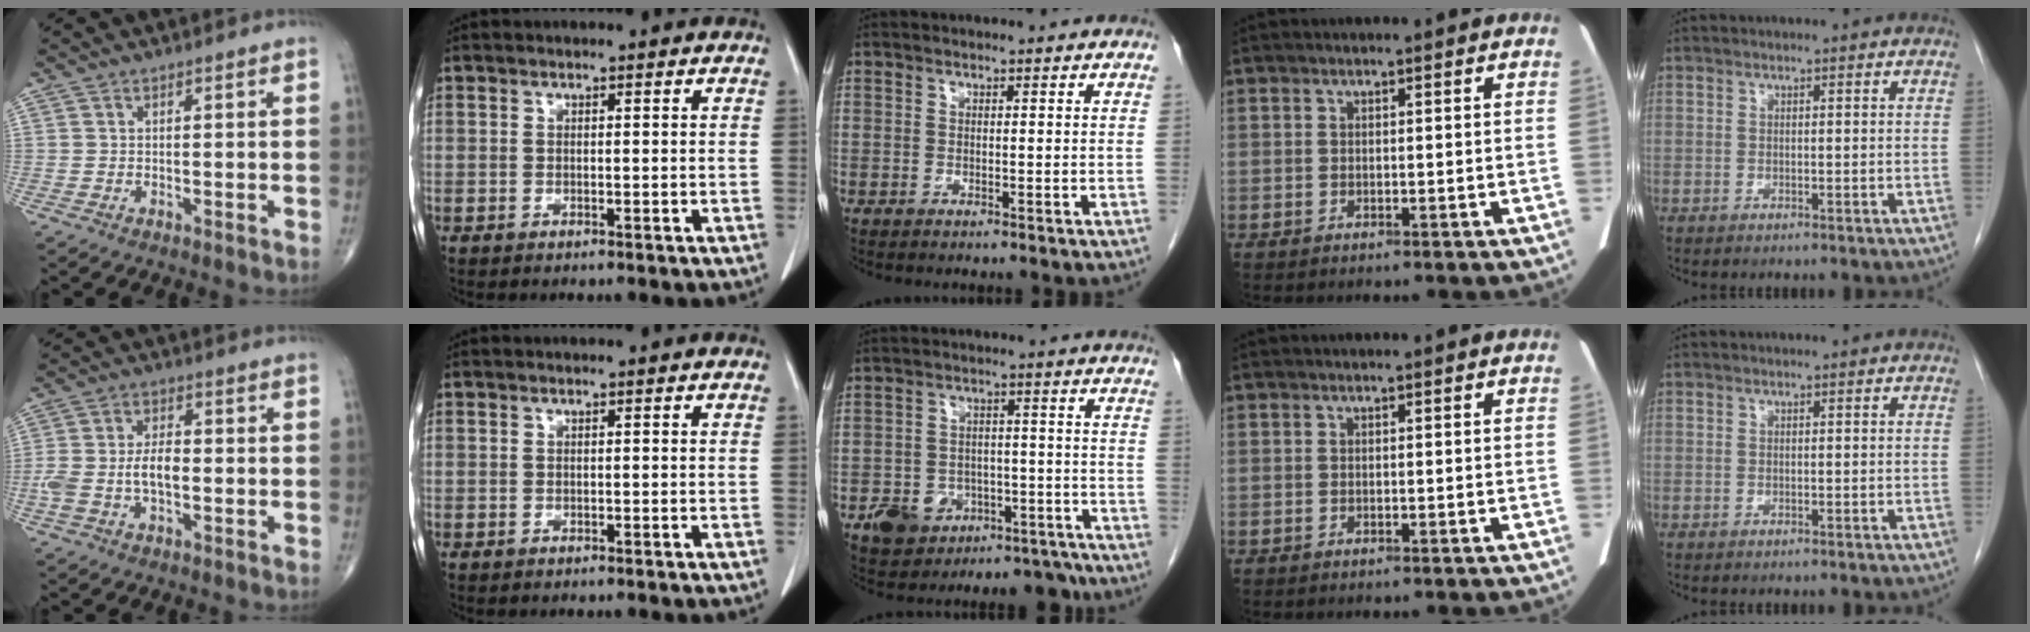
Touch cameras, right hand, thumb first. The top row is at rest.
{"thumb": {"total": 7.2, "force": [-1.2, 3.7, 6.1], "torque": [-0.140, 0.023, -0.021]}, "middle": {"total": 10.2, "force": [-6.7, 7.2, 3.0], "torque": [-0.039, 0.031, -0.091]}}